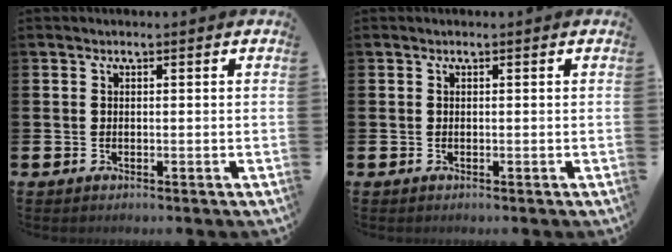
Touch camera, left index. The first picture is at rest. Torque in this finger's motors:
{"motor_torque": [0.00, 0.00, 0.00, 0.00]}